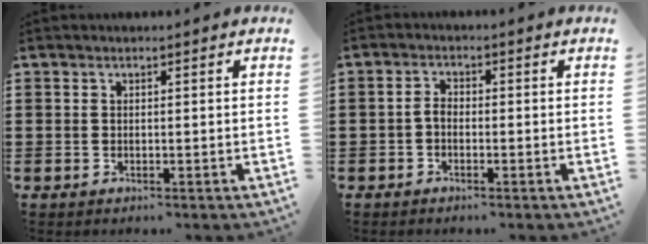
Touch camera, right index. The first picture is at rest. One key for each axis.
{"total": 1.9, "fx": -0.8, "fy": 1.0, "fz": 1.4, "tx": -0.035, "ty": 0.001, "tz": -0.018}